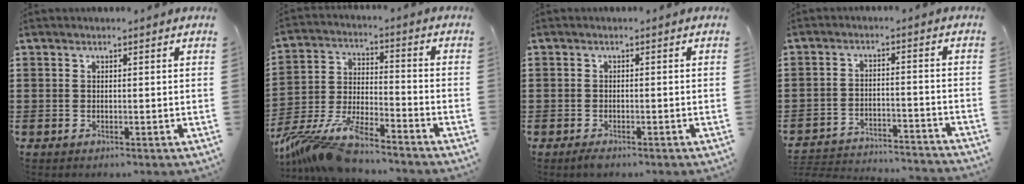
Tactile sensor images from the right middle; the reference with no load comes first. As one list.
[{"total": 10.9, "force": [-9.4, 1.4, 5.3], "torque": [-0.128, 0.002, -0.191]}, {"total": 0.8, "force": [-0.7, 0.4, 0.3], "torque": [-0.007, -0.003, -0.014]}, {"total": 3.7, "force": [-3.6, 0.3, 0.6], "torque": [-0.025, 0.001, -0.080]}]